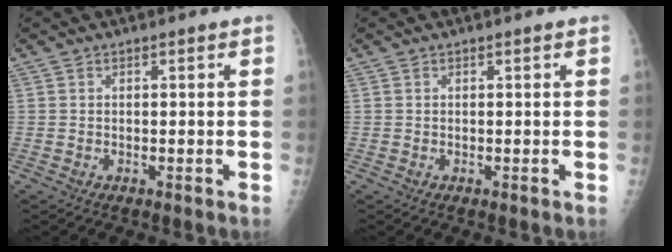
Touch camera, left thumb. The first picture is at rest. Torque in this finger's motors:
{"motor_torque": [-0.15, 0.16, -0.23, -0.22, 0.01]}